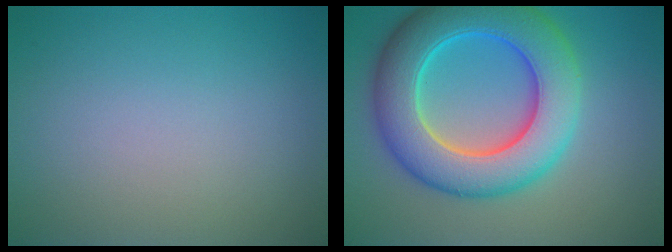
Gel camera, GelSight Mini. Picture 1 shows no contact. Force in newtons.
{"total": 10.4, "press": 10.3, "slide": 0.4}